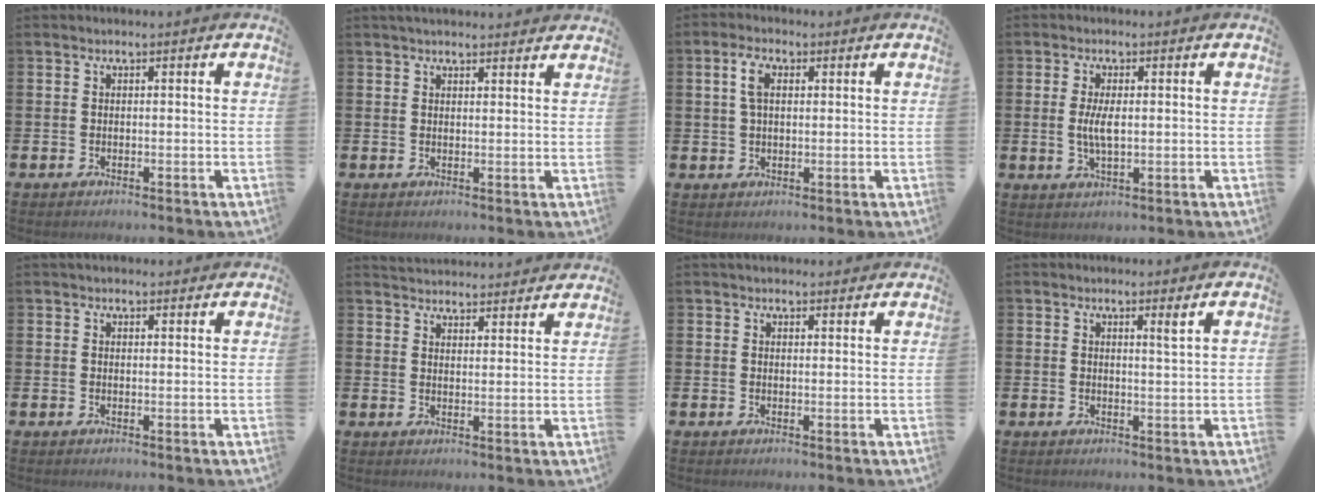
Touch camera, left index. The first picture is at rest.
{"total": 2.2, "force": [2.1, 0.4, 0.4], "torque": [-0.007, -0.008, 0.038]}
{"total": 3.8, "force": [1.9, 1.9, 2.8], "torque": [-0.049, 0.006, 0.029]}
{"total": 3.7, "force": [0.3, 1.3, 3.4], "torque": [-0.061, 0.001, 0.003]}
{"total": 1.3, "force": [1.1, 0.5, 0.2], "torque": [0.006, -0.002, 0.018]}
{"total": 3.7, "force": [3.7, 0.3, -0.2], "torque": [-0.002, -0.027, 0.067]}
{"total": 1.6, "force": [1.5, 0.6, 0.2], "torque": [0.006, -0.005, 0.025]}
{"total": 1.7, "force": [1.4, -0.2, 1.0], "torque": [-0.013, -0.004, 0.023]}